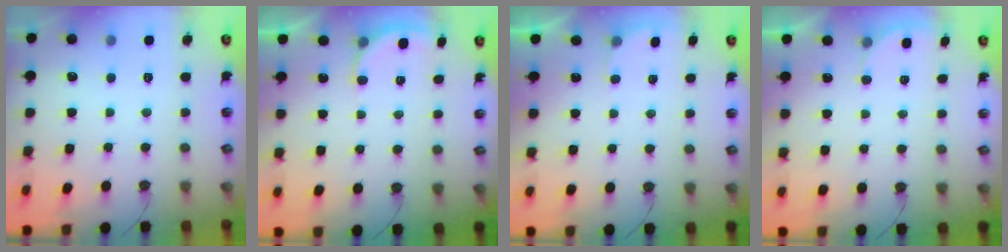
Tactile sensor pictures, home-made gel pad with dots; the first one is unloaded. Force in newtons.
{"total": 3.0, "press": 2.9, "slide": 0.7}
{"total": 3.0, "press": 2.9, "slide": 0.8}
{"total": 2.1, "press": 2.1, "slide": 0.6}